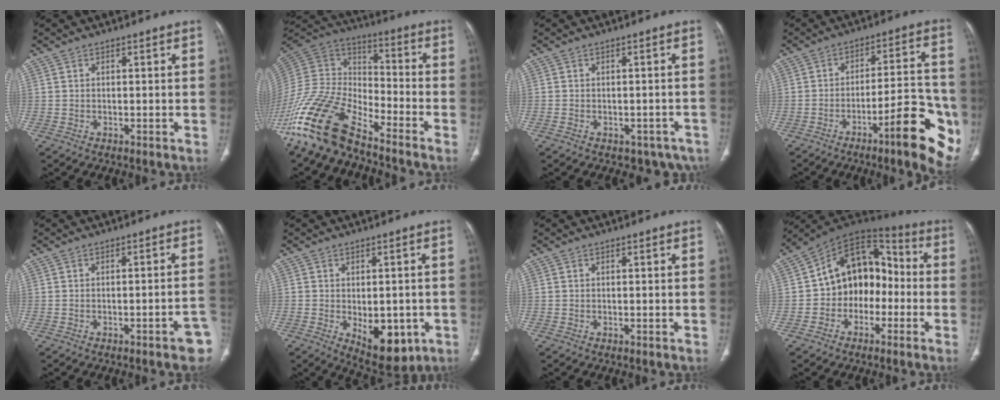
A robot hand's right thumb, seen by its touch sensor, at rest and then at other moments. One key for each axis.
{"total": 17.0, "fx": -13.1, "fy": 6.0, "fz": 9.0, "tx": -0.172, "ty": 0.077, "tz": -0.264}
{"total": 5.9, "fx": -3.7, "fy": 3.9, "fz": 2.4, "tx": -0.012, "ty": 0.034, "tz": -0.042}
{"total": 16.7, "fx": -7.1, "fy": 3.8, "fz": 14.6, "tx": -0.168, "ty": 0.037, "tz": -0.096}
{"total": 4.7, "fx": -2.7, "fy": 0.8, "fz": 3.8, "tx": -0.036, "ty": 0.020, "tz": -0.031}
{"total": 9.8, "fx": -2.9, "fy": 5.4, "fz": 7.7, "tx": -0.079, "ty": 0.000, "tz": -0.023}
{"total": 0.0}
{"total": 14.8, "fx": -2.2, "fy": 10.9, "fz": 9.8, "tx": -0.100, "ty": 0.055, "tz": -0.050}